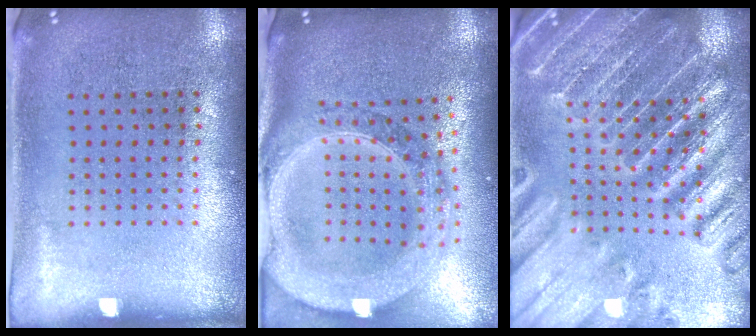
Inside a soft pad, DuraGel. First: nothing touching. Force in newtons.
{"total": 3.3, "press": 2.7, "slide": 1.9}
{"total": 4.2, "press": 3.9, "slide": 1.4}